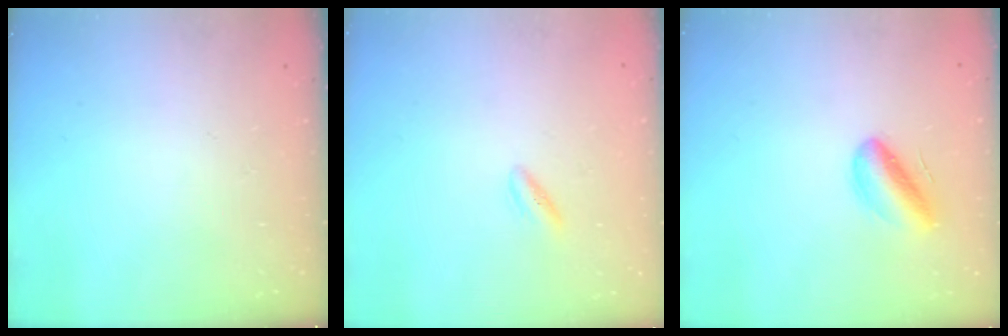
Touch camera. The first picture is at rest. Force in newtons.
{"total": 1.9, "press": 1.6, "slide": 1.0}
{"total": 8.1, "press": 7.8, "slide": 2.4}